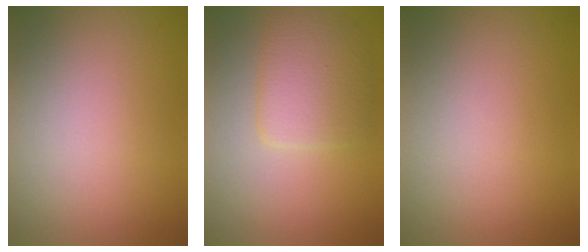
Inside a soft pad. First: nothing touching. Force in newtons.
{"total": 3.8, "press": 3.8, "slide": 0.1}
{"total": 0.0}